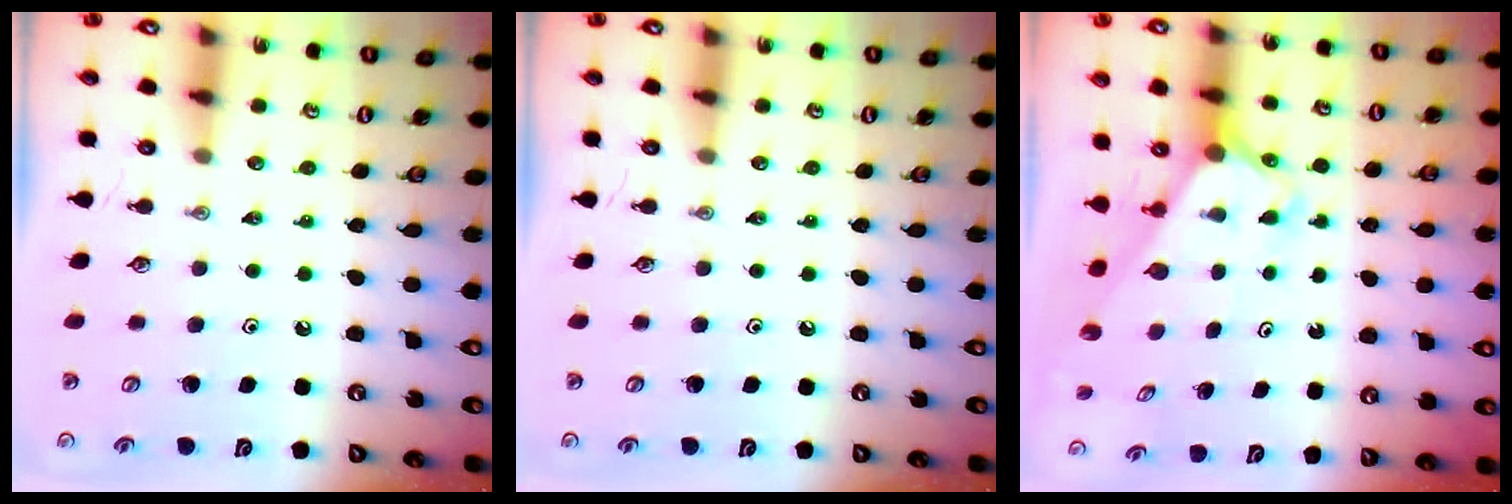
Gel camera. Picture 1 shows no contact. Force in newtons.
{"total": 0.0}
{"total": 2.2, "press": 2.2, "slide": 0.1}